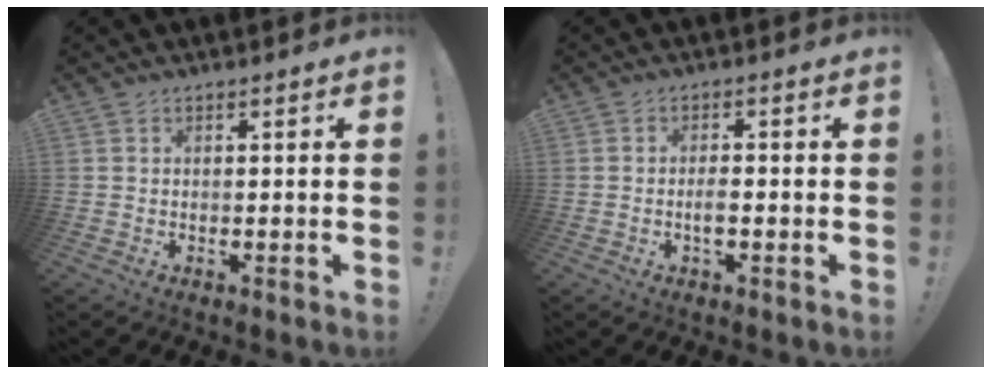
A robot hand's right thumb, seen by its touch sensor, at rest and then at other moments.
{"total": 2.8, "force": [-1.0, 1.6, 2.1], "torque": [-0.019, 0.000, -0.021]}